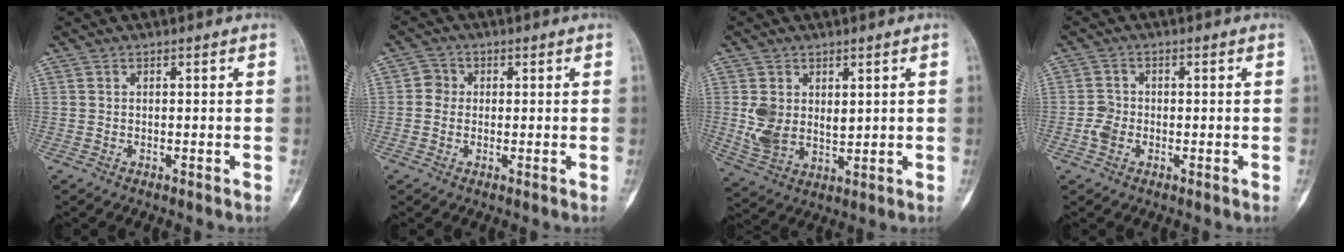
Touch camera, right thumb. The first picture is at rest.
{"total": 2.7, "force": [0.1, 2.6, 0.8], "torque": [0.002, 0.006, -0.006]}
{"total": 8.0, "force": [1.7, 5.8, 5.3], "torque": [-0.090, -0.012, 0.048]}
{"total": 2.9, "force": [-0.9, 2.3, 1.5], "torque": [-0.025, 0.008, -0.021]}